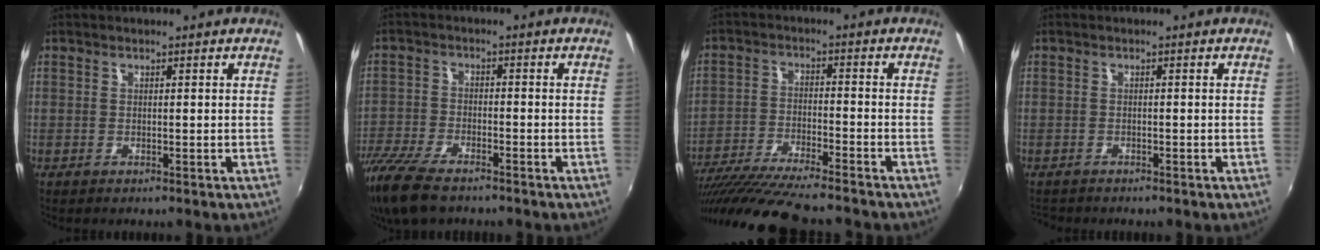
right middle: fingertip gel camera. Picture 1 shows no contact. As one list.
[{"total": 12.7, "force": [-9.8, 4.1, 6.9], "torque": [-0.171, -0.040, -0.187]}, {"total": 17.1, "force": [-14.8, 1.0, 8.5], "torque": [-0.174, -0.042, -0.252]}, {"total": 2.2, "force": [-2.1, 0.4, 0.5], "torque": [-0.019, -0.013, -0.036]}]